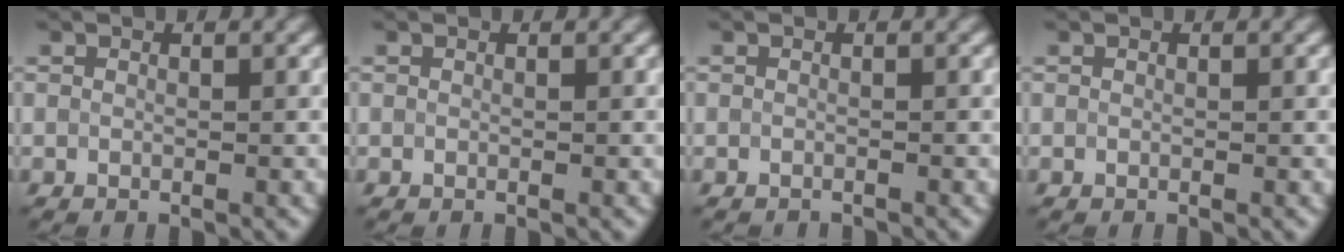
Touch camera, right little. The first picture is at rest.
{"total": 0.0}
{"total": 1.0, "force": [-1.0, 0.0, 0.0], "torque": [0.003, -0.007, -0.017]}
{"total": 0.0}